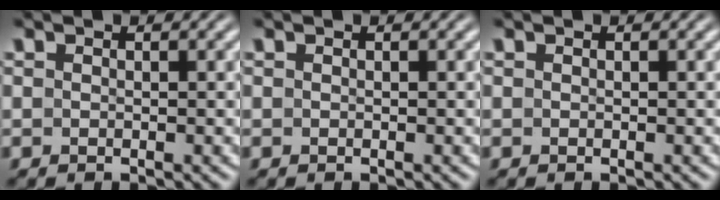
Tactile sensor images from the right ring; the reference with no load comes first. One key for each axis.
{"total": 0.0}
{"total": 0.0}